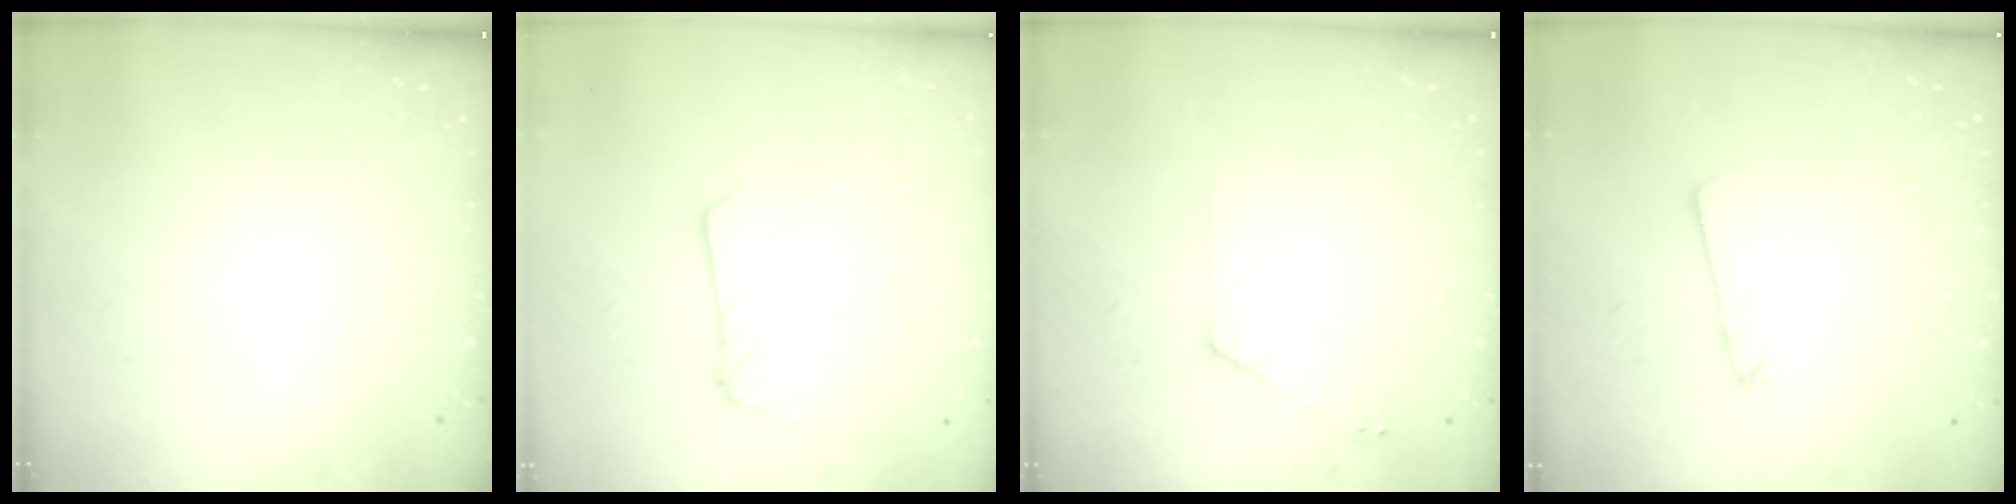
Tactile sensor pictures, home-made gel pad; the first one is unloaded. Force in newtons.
{"total": 8.3, "press": 8.3, "slide": 0.3}
{"total": 6.5, "press": 6.4, "slide": 1.1}
{"total": 2.2, "press": 2.2, "slide": 0.1}